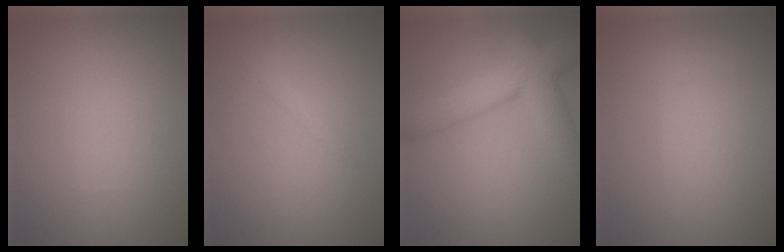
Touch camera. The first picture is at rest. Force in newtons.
{"total": 1.1, "press": 1.1, "slide": 0.0}
{"total": 6.8, "press": 6.8, "slide": 0.4}
{"total": 0.5, "press": 0.5, "slide": 0.1}